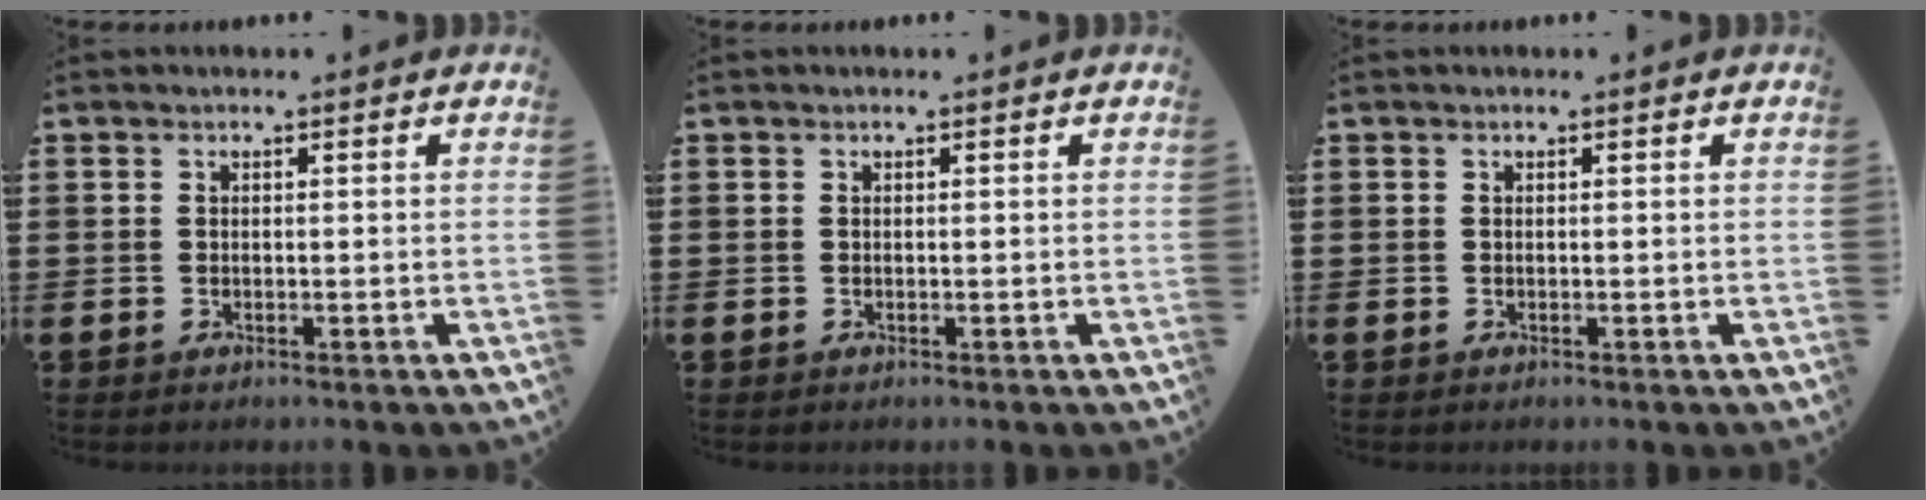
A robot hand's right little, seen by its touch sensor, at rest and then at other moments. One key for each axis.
{"total": 0.0}
{"total": 0.0}